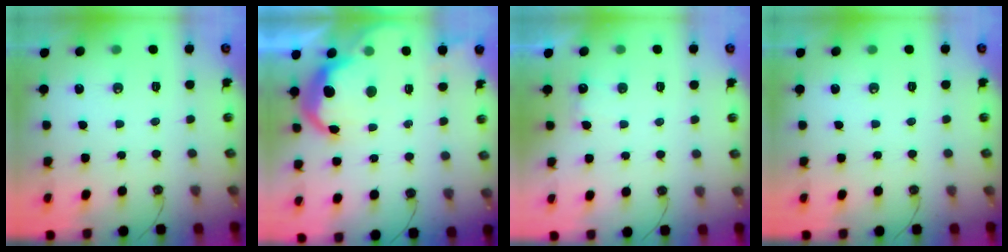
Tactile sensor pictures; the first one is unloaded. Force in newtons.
{"total": 9.3, "press": 9.3, "slide": 0.7}
{"total": 2.9, "press": 2.7, "slide": 0.9}
{"total": 0.0}